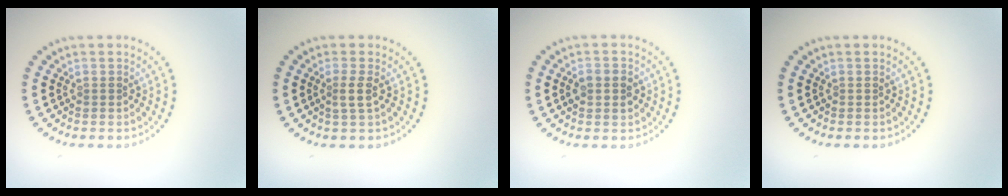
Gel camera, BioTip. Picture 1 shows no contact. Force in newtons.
{"total": 1.4, "press": 1.1, "slide": 0.9}
{"total": 2.7, "press": 2.7, "slide": 0.1}
{"total": 0.0}